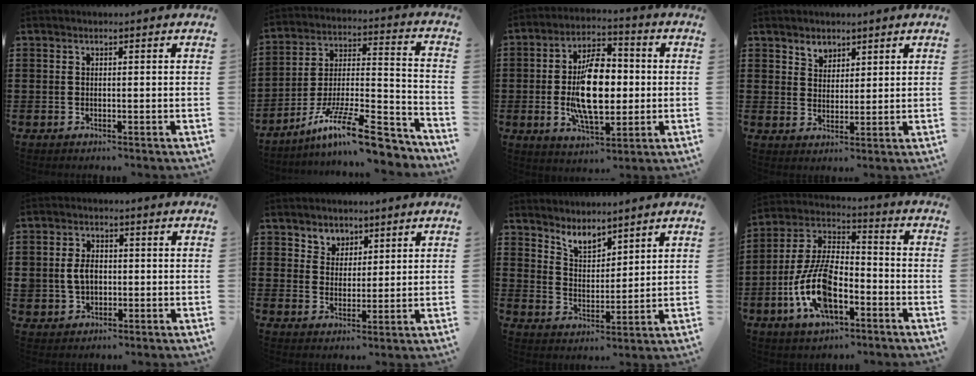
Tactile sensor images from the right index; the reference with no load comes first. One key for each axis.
{"total": 14.9, "fx": -11.2, "fy": 2.3, "fz": 9.5, "tx": -0.146, "ty": 0.032, "tz": -0.200}
{"total": 12.8, "fx": -0.6, "fy": 6.2, "fz": 11.2, "tx": -0.206, "ty": -0.004, "tz": -0.016}
{"total": 2.9, "fx": 2.4, "fy": 1.6, "fz": 0.0, "tx": -0.010, "ty": 0.007, "tz": 0.046}
{"total": 4.0, "fx": -0.2, "fy": 3.2, "fz": 2.4, "tx": -0.061, "ty": 0.007, "tz": -0.009}
{"total": 3.6, "fx": 2.7, "fy": 2.3, "fz": -0.5, "tx": -0.009, "ty": 0.003, "tz": 0.051}
{"total": 4.6, "fx": 4.4, "fy": 1.0, "fz": 1.0, "tx": -0.032, "ty": -0.012, "tz": 0.082}
{"total": 12.1, "fx": -4.9, "fy": 5.8, "fz": 9.4, "tx": -0.223, "ty": 0.001, "tz": -0.098}